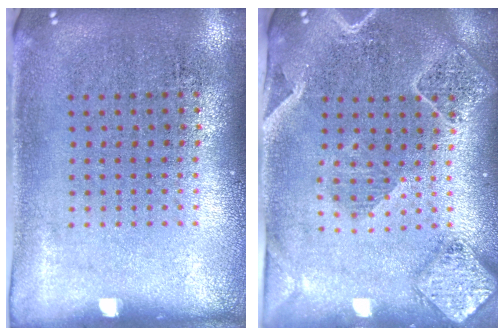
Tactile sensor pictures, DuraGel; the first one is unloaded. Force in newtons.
{"total": 2.3, "press": 2.1, "slide": 1.0}